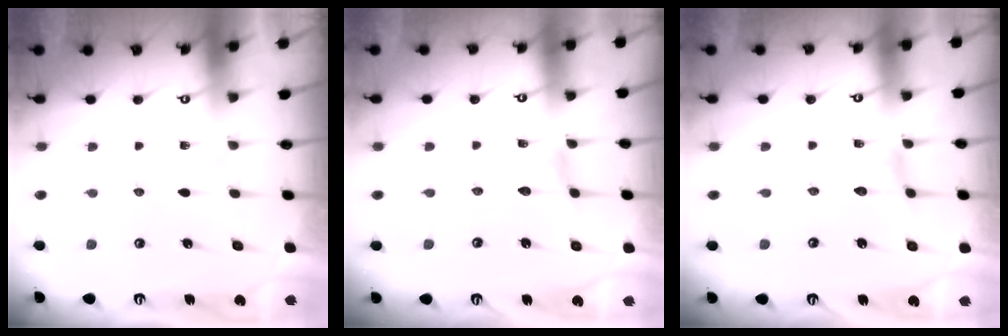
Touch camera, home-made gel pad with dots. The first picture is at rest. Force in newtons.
{"total": 0.0}
{"total": 0.0}